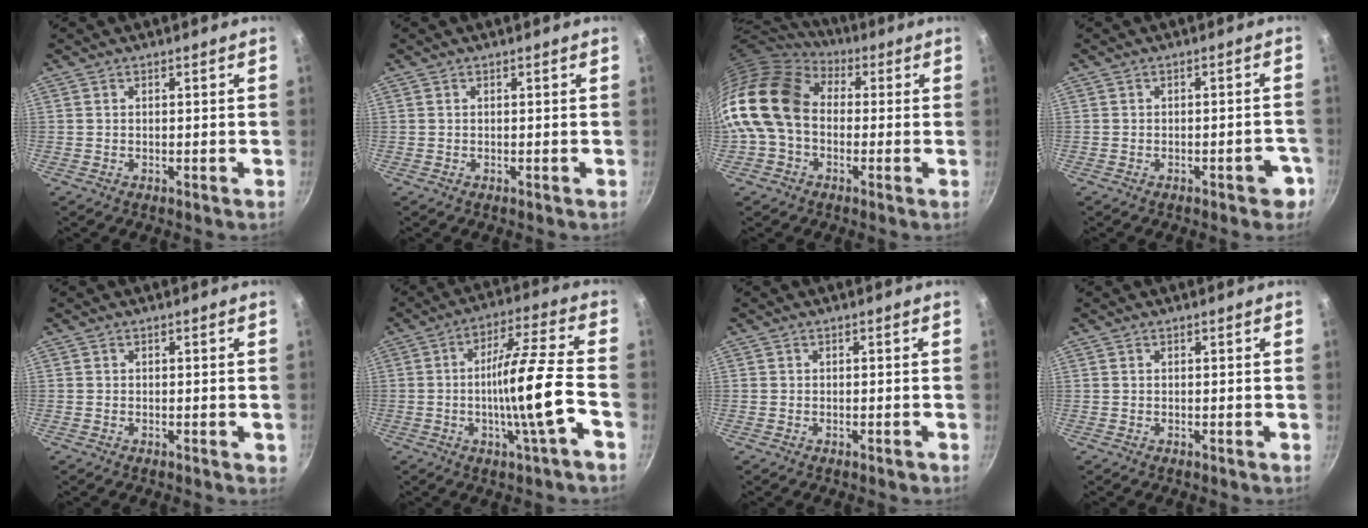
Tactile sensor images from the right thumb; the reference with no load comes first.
{"total": 0.0}
{"total": 17.0, "force": [0.4, 12.5, 11.4], "torque": [-0.213, 0.032, -0.011]}
{"total": 4.2, "force": [-2.2, 1.8, 3.1], "torque": [-0.016, 0.024, -0.021]}
{"total": 1.1, "force": [-0.3, 0.7, 0.7], "torque": [-0.004, 0.001, -0.006]}
{"total": 13.5, "force": [-3.8, 0.8, 13.0], "torque": [-0.207, 0.031, -0.068]}
{"total": 0.7, "force": [-0.5, 0.4, 0.3], "torque": [-0.004, 0.003, -0.004]}
{"total": 0.0}